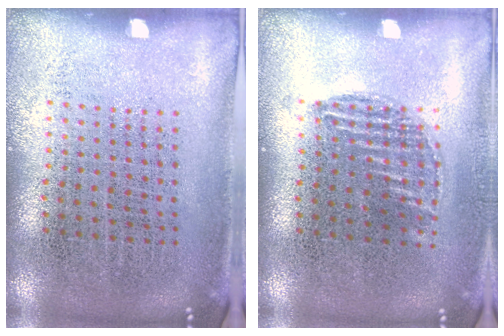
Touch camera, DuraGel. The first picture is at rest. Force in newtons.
{"total": 0.9, "press": 0.7, "slide": 0.5}